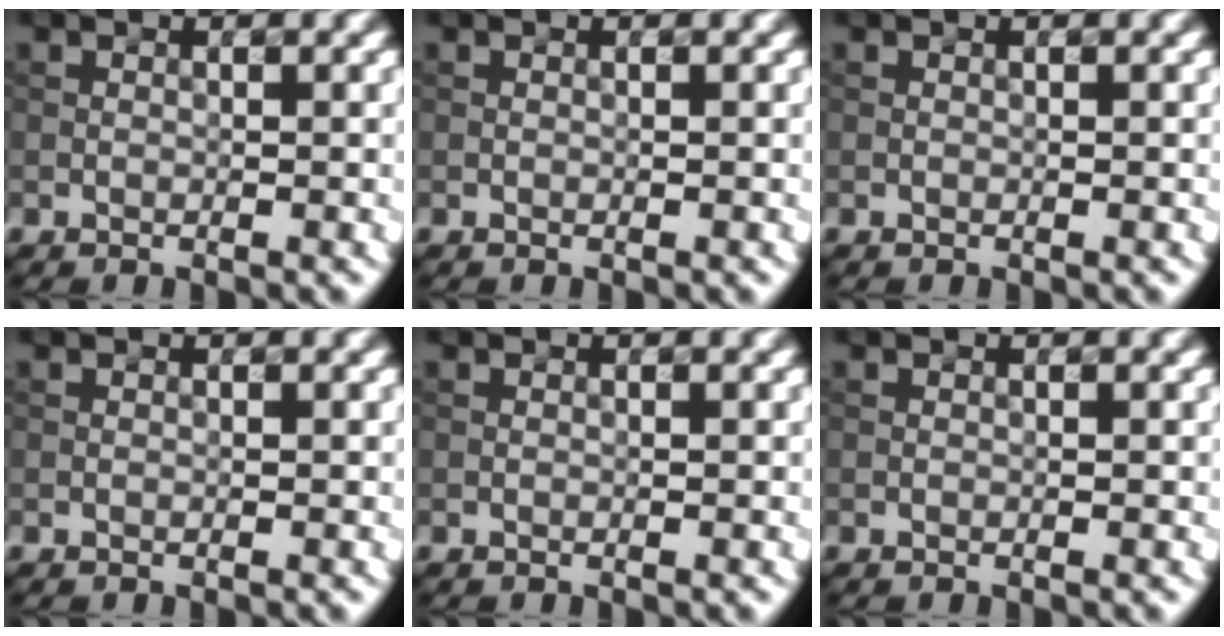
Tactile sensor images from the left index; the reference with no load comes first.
{"total": 0.0}
{"total": 0.0}
{"total": 0.0}
{"total": 0.0}
{"total": 0.0}